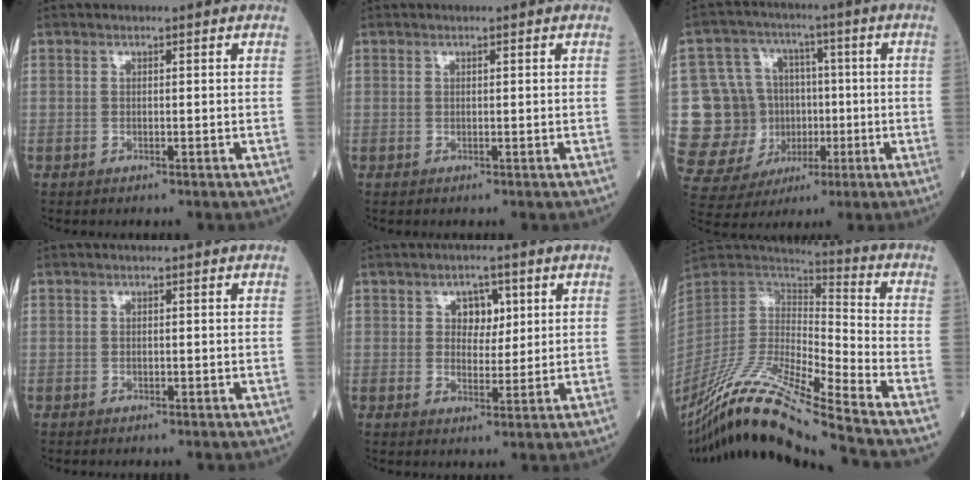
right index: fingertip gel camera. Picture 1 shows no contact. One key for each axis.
{"total": 0.0}
{"total": 14.2, "fx": -0.9, "fy": 12.3, "fz": 7.0, "tx": -0.145, "ty": 0.043, "tz": 0.016}
{"total": 0.0}
{"total": 4.1, "fx": 1.5, "fy": 2.8, "fz": 2.6, "tx": -0.030, "ty": 0.006, "tz": 0.024}
{"total": 19.5, "fx": -15.4, "fy": -0.8, "fz": 11.8, "tx": -0.246, "ty": -0.021, "tz": -0.296}